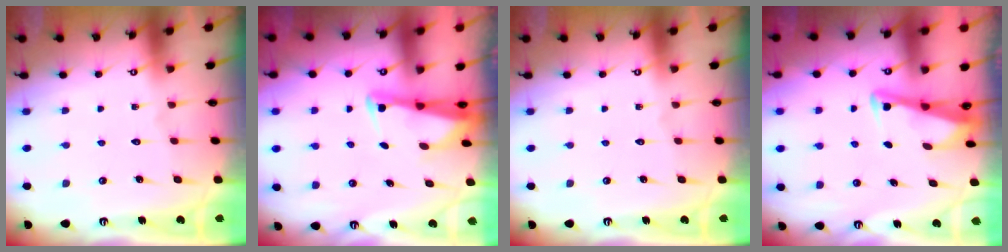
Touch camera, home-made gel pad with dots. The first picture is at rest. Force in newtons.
{"total": 2.4, "press": 2.4, "slide": 0.5}
{"total": 0.0}
{"total": 3.3, "press": 3.3, "slide": 0.3}